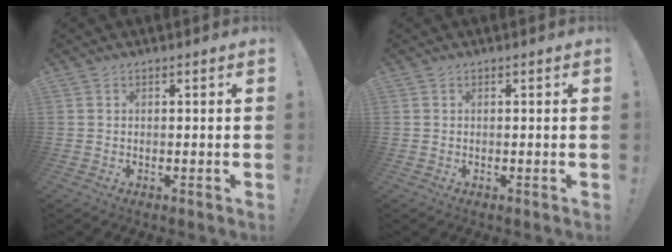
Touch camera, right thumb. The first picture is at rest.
{"total": 0.0}